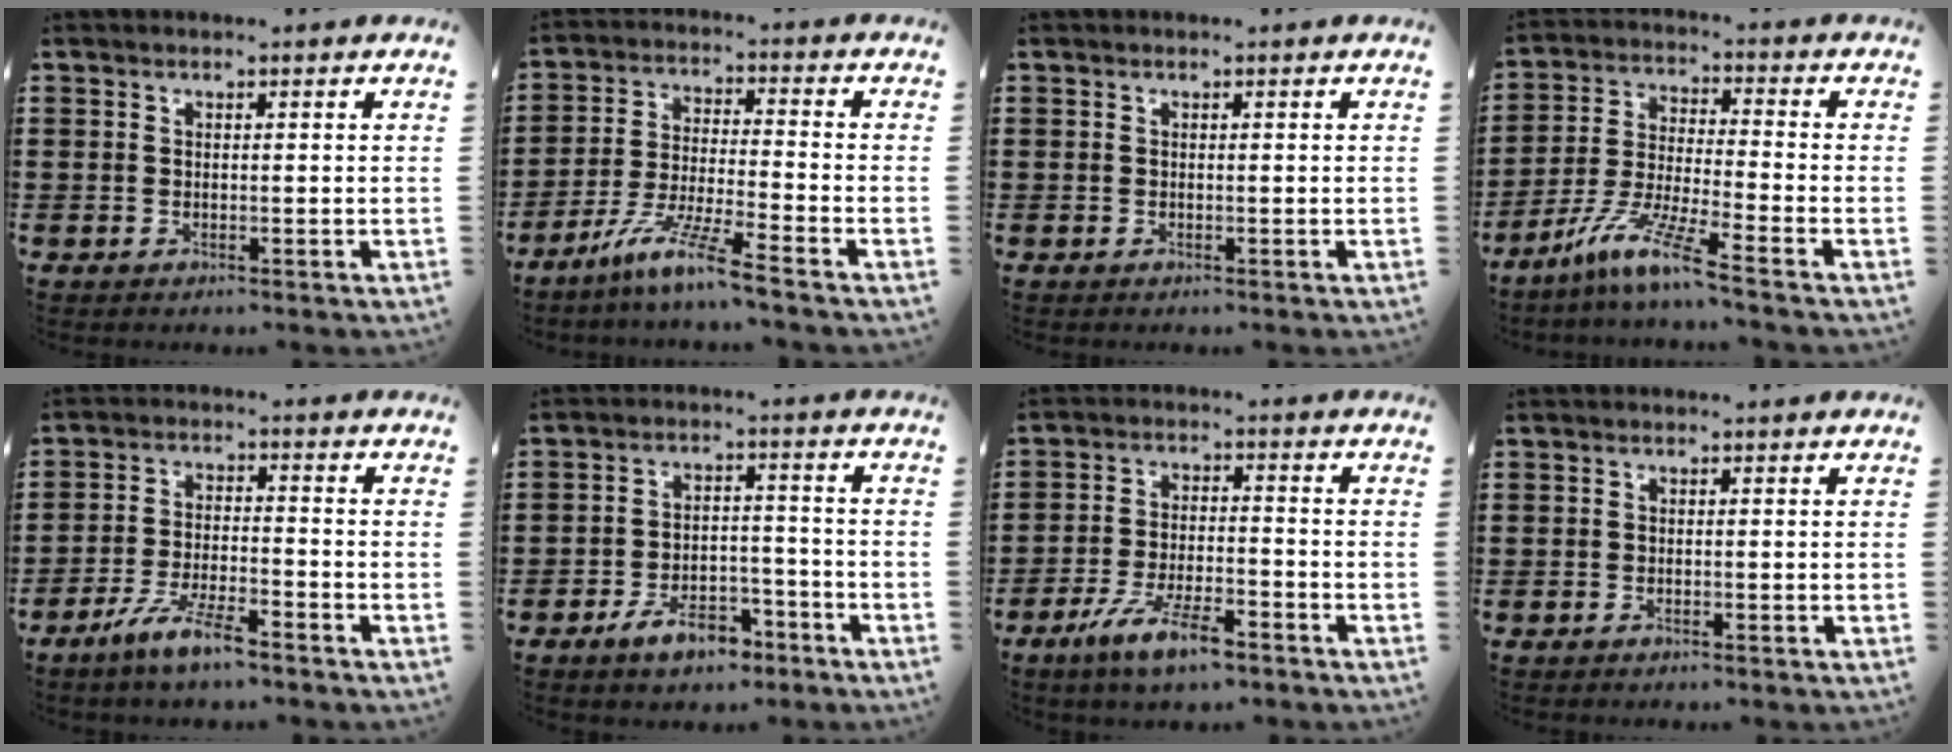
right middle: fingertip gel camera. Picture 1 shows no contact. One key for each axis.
{"total": 8.5, "fx": -7.0, "fy": -0.4, "fz": 4.9, "tx": -0.101, "ty": -0.013, "tz": -0.138}
{"total": 0.0}
{"total": 8.9, "fx": -6.9, "fy": 0.0, "fz": 5.6, "tx": -0.120, "ty": -0.012, "tz": -0.139}
{"total": 6.5, "fx": -5.1, "fy": 0.9, "fz": 4.0, "tx": -0.089, "ty": -0.004, "tz": -0.097}
{"total": 6.8, "fx": -5.1, "fy": 2.9, "fz": 3.5, "tx": -0.063, "ty": 0.016, "tz": -0.094}
{"total": 7.5, "fx": -5.2, "fy": 1.6, "fz": 5.1, "tx": -0.114, "ty": -0.005, "tz": -0.099}
{"total": 0.5, "fx": -0.5, "fy": 0.2, "fz": 0.1, "tx": -0.003, "ty": 0.000, "tz": -0.010}